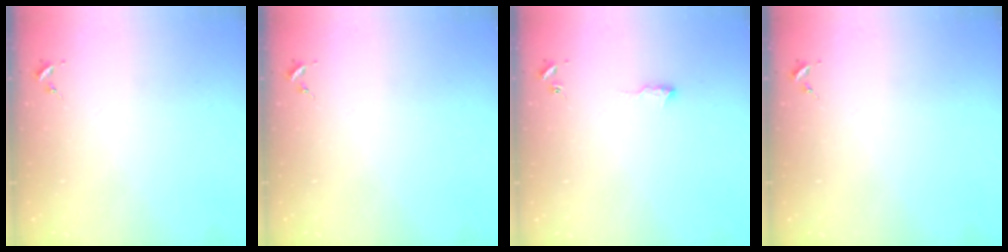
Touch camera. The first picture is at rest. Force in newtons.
{"total": 0.0}
{"total": 7.3, "press": 7.2, "slide": 0.8}
{"total": 0.0}